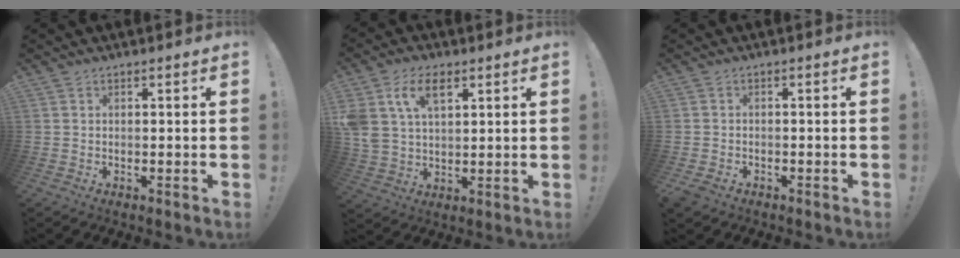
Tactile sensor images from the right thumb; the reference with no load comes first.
{"total": 11.3, "force": [5.4, 6.8, 7.2], "torque": [-0.141, -0.008, 0.100]}
{"total": 2.3, "force": [-1.3, 1.6, 1.1], "torque": [-0.024, 0.005, -0.024]}